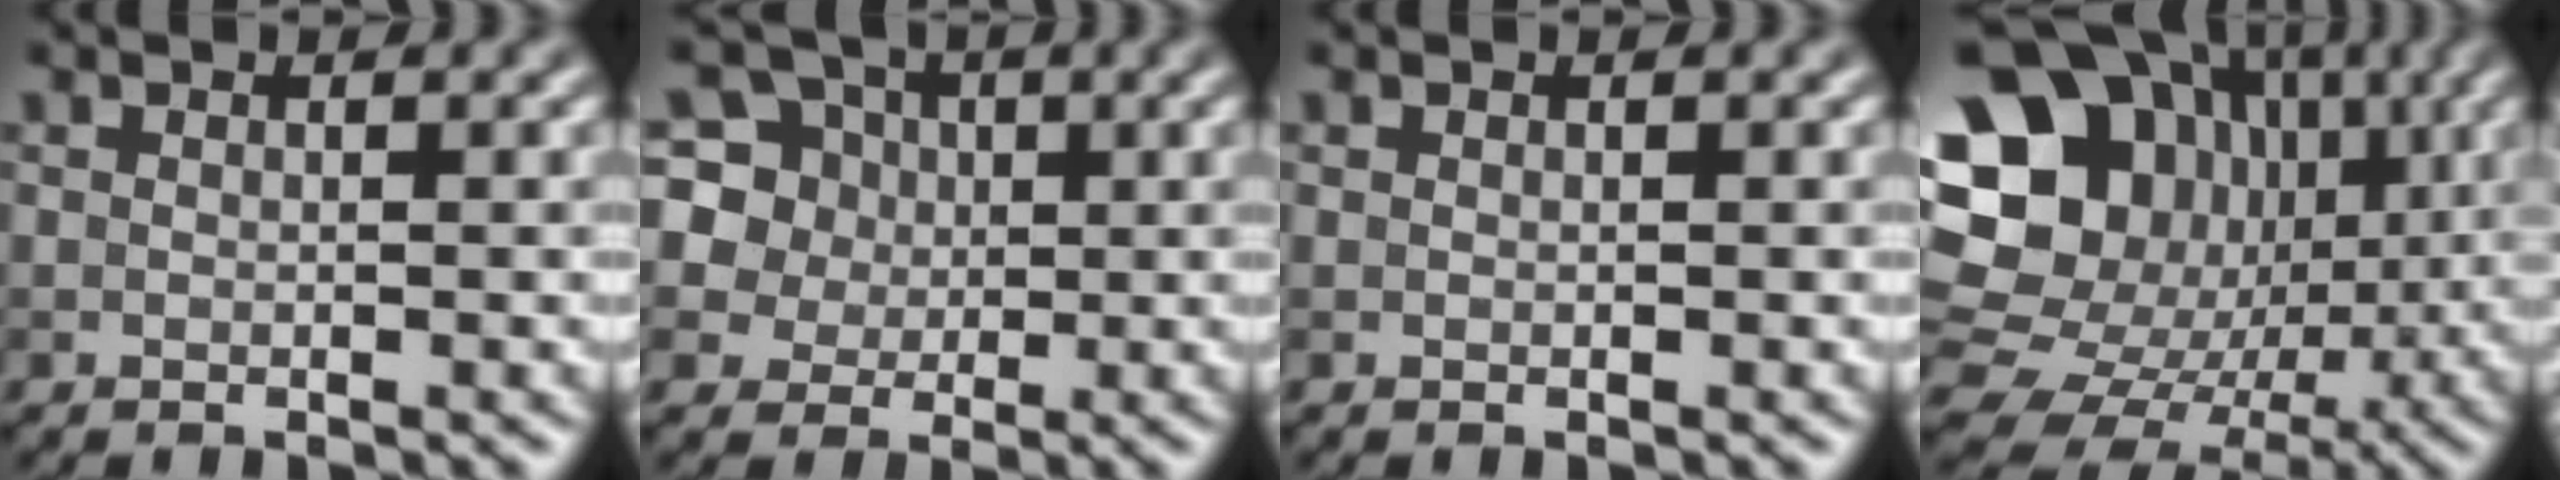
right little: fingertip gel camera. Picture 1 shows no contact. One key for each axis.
{"total": 11.6, "fx": 4.5, "fy": 9.8, "fz": 4.3, "tx": -0.118, "ty": 0.048, "tz": 0.066}
{"total": 0.0}
{"total": 20.4, "fx": 4.7, "fy": 17.5, "fz": 9.5, "tx": -0.184, "ty": 0.049, "tz": 0.064}